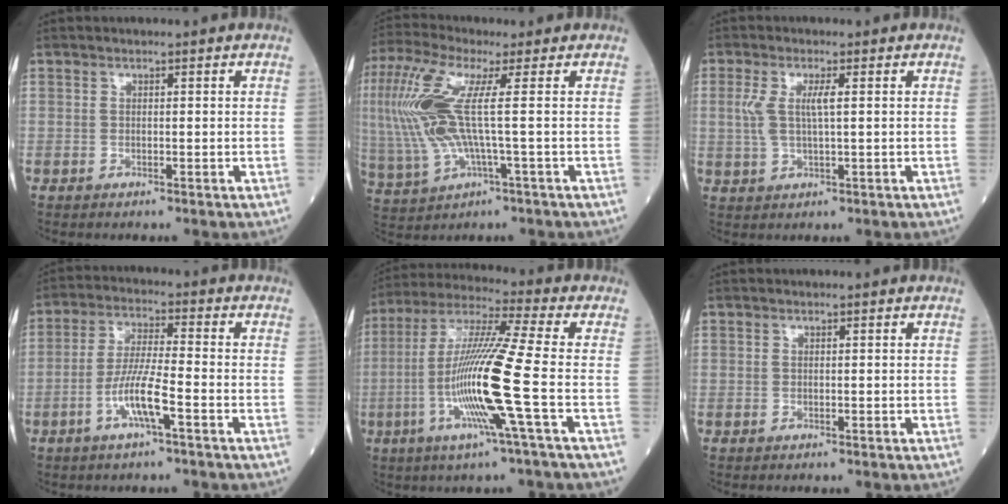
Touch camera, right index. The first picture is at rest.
{"total": 15.2, "force": [1.9, 2.7, 14.8], "torque": [-0.362, 0.011, 0.033]}
{"total": 4.3, "force": [0.8, 0.8, 4.2], "torque": [-0.097, 0.004, 0.017]}
{"total": 7.4, "force": [-3.0, 0.2, 6.7], "torque": [-0.136, -0.001, -0.060]}
{"total": 15.3, "force": [-3.8, -1.7, 14.8], "torque": [-0.297, -0.012, -0.085]}
{"total": 0.0}